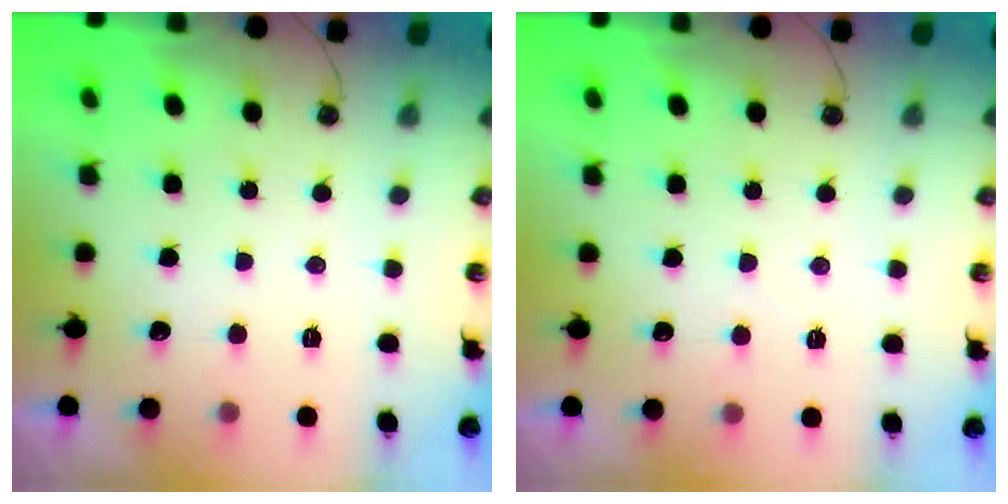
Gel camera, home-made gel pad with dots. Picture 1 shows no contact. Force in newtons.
{"total": 3.5, "press": 3.5, "slide": 0.5}